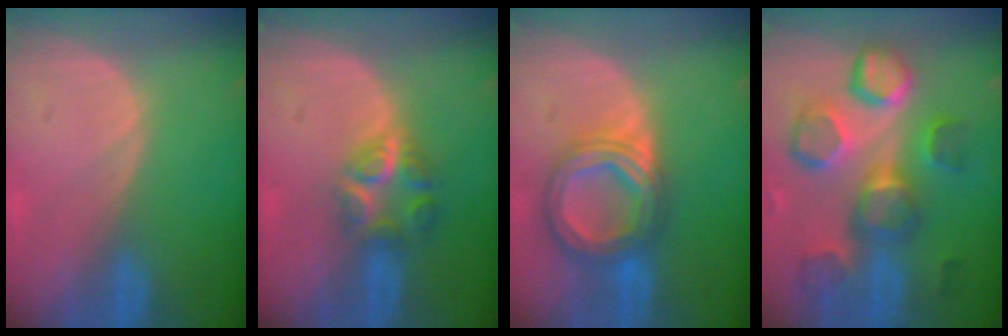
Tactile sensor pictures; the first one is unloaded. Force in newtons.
{"total": 6.0, "press": 5.5, "slide": 2.5}
{"total": 8.6, "press": 8.6, "slide": 0.7}
{"total": 11.3, "press": 10.8, "slide": 3.2}